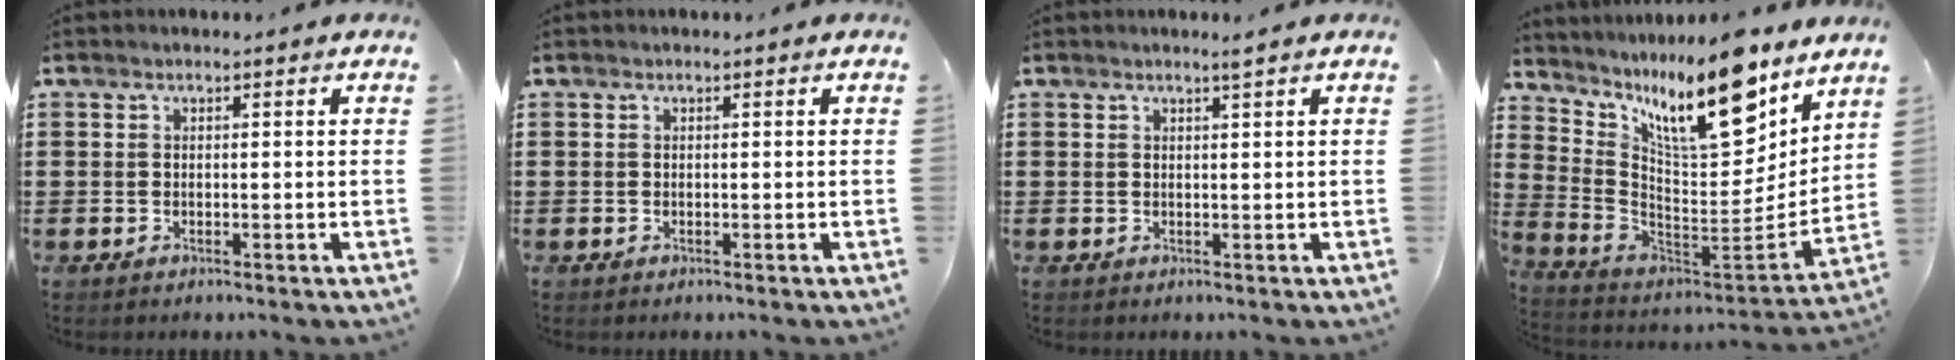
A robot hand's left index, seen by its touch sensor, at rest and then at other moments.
{"total": 0.0}
{"total": 1.2, "force": [1.0, -0.1, 0.7], "torque": [-0.014, -0.001, 0.018]}
{"total": 13.9, "force": [10.2, 2.9, 9.1], "torque": [-0.182, -0.062, 0.173]}